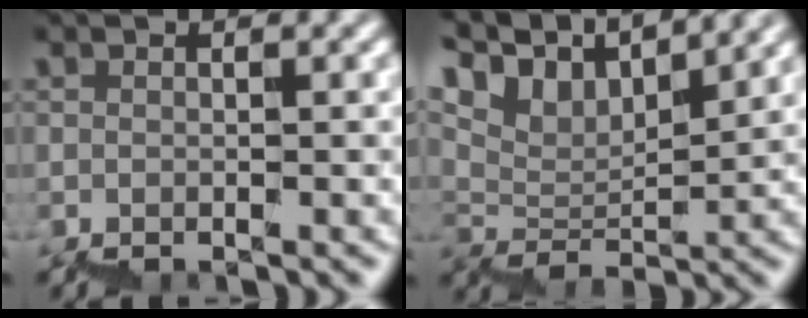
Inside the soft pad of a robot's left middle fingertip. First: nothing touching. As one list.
[{"total": 9.7, "force": [9.3, 1.4, 2.3], "torque": [-0.068, 0.027, 0.162]}]